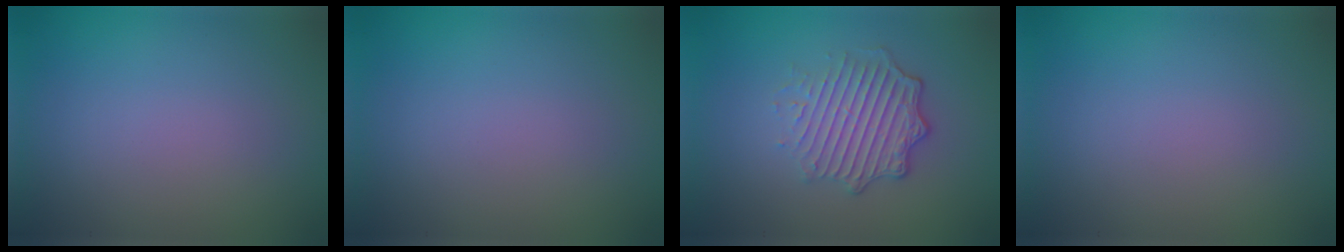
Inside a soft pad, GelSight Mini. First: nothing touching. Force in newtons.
{"total": 0.0}
{"total": 5.0, "press": 3.5, "slide": 3.5}
{"total": 0.0}